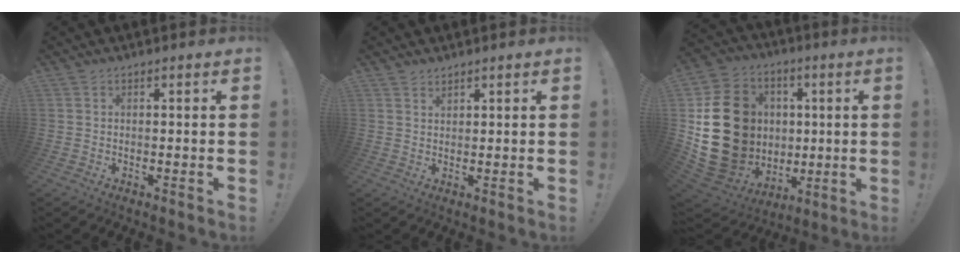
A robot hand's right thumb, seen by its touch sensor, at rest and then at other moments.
{"total": 1.5, "force": [1.4, 0.5, 0.3], "torque": [0.009, -0.010, 0.024]}
{"total": 24.4, "force": [1.9, 20.9, 12.4], "torque": [-0.223, -0.001, 0.093]}